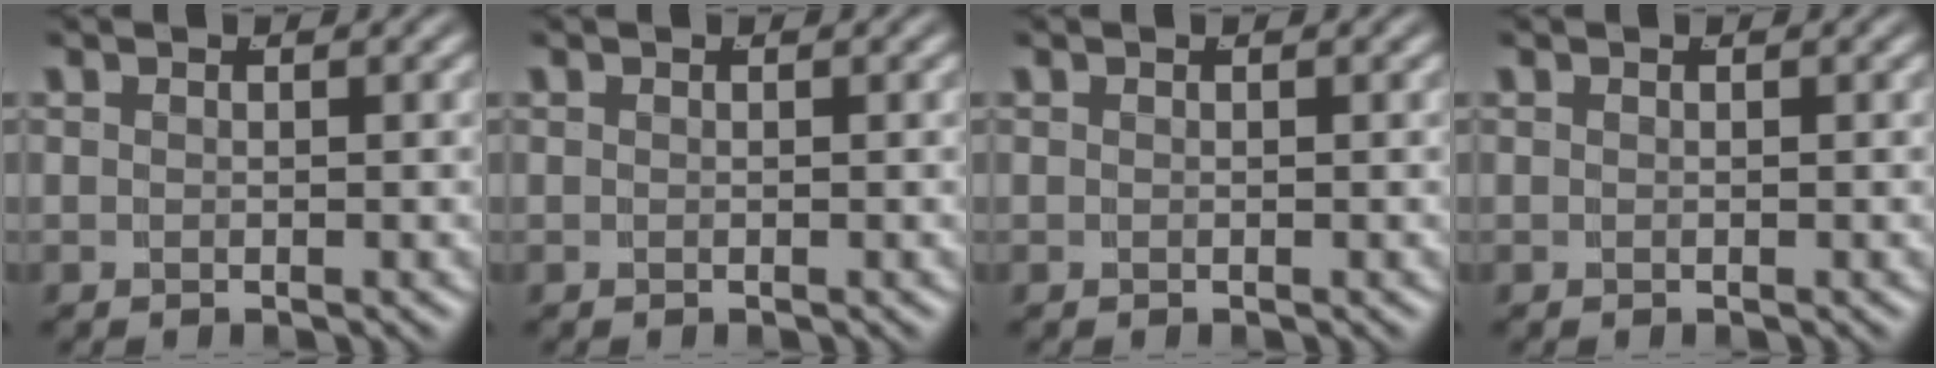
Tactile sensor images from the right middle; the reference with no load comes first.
{"total": 0.0}
{"total": 0.0}
{"total": 0.0}